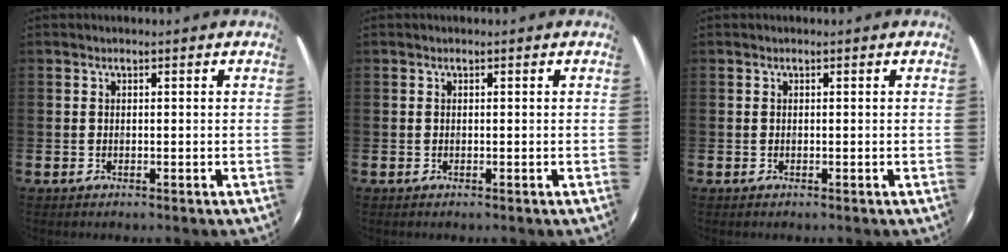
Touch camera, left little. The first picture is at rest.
{"total": 0.0}
{"total": 0.0}